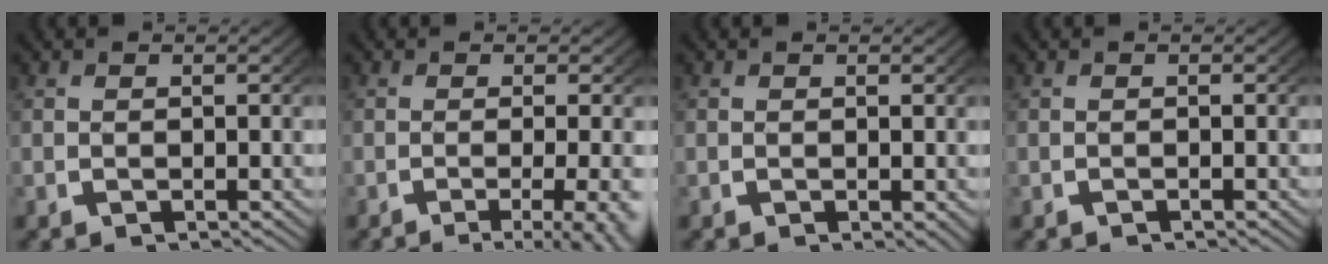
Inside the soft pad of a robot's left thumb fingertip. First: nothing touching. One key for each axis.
{"total": 6.4, "fx": -4.1, "fy": 2.2, "fz": 4.4, "tx": -0.066, "ty": -0.022, "tz": -0.050}
{"total": 0.6, "fx": 0.0, "fy": 0.2, "fz": 0.6, "tx": -0.009, "ty": -0.005, "tz": 0.004}
{"total": 0.0}